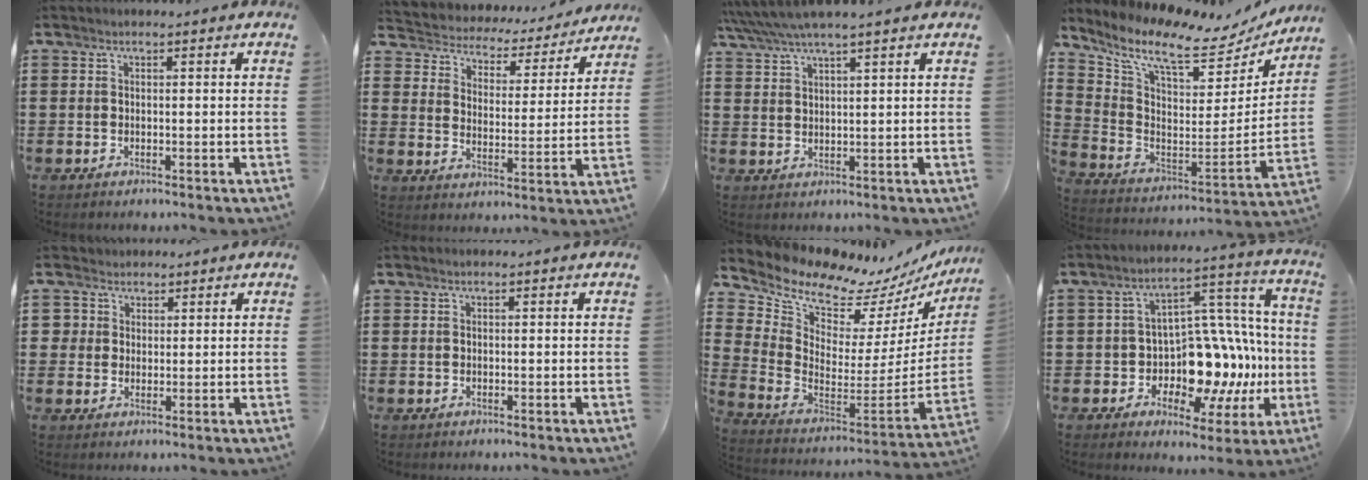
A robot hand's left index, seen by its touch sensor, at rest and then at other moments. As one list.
[{"total": 3.3, "force": [3.3, 0.6, -0.2], "torque": [-0.022, -0.031, 0.046]}, {"total": 3.7, "force": [3.1, 0.1, 2.0], "torque": [-0.049, -0.005, 0.055]}, {"total": 10.0, "force": [8.0, 2.5, 5.4], "torque": [-0.132, -0.060, 0.136]}, {"total": 3.4, "force": [1.8, 2.9, -0.1], "torque": [-0.007, 0.008, 0.031]}, {"total": 0.0}, {"total": 9.9, "force": [9.2, 3.1, 1.9], "torque": [-0.083, -0.084, 0.157]}, {"total": 10.6, "force": [-1.0, 8.8, 5.8], "torque": [-0.102, -0.024, -0.003]}]